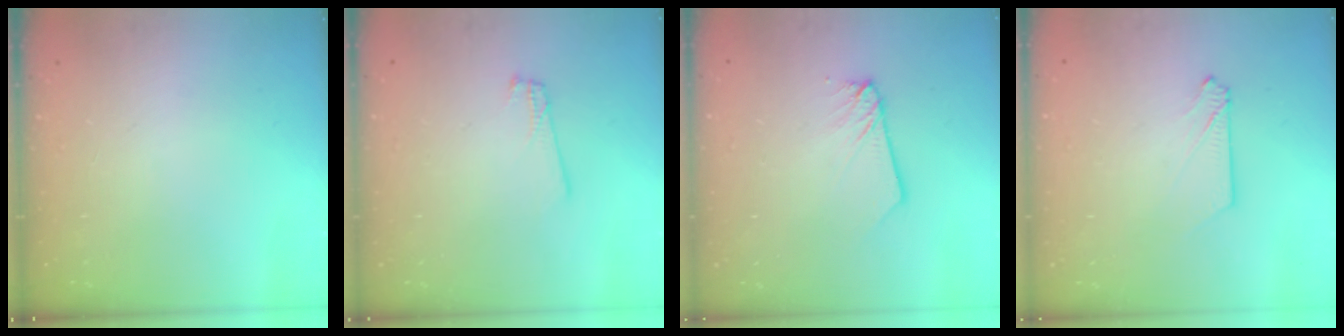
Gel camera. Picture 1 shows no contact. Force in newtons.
{"total": 1.3, "press": 1.3, "slide": 0.1}
{"total": 2.7, "press": 2.7, "slide": 0.3}
{"total": 2.9, "press": 2.9, "slide": 0.4}